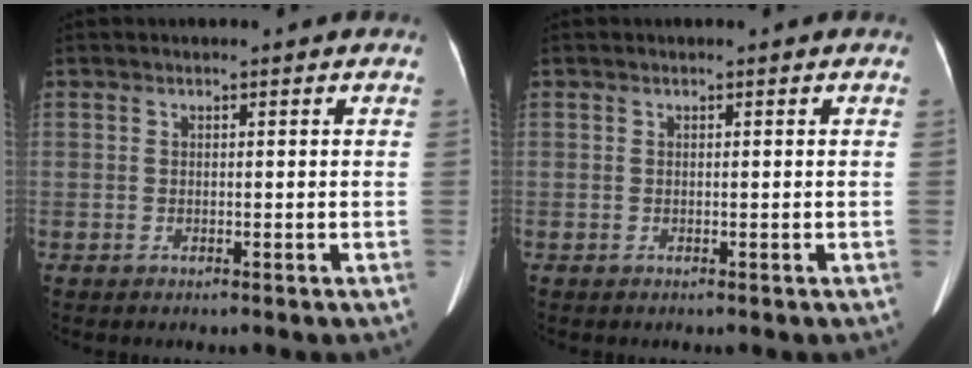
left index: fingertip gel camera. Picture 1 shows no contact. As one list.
[{"total": 0.0}]